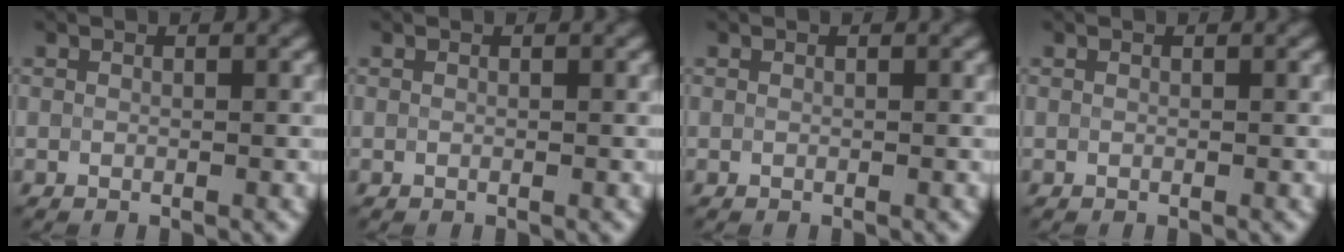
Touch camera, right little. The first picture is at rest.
{"total": 0.0}
{"total": 0.0}
{"total": 0.0}